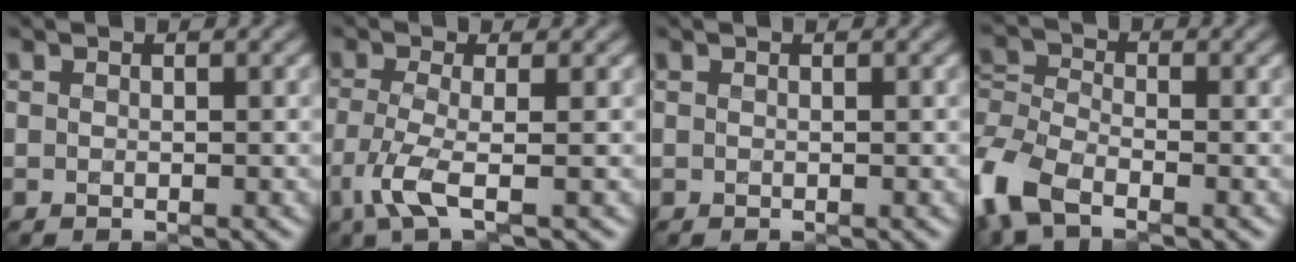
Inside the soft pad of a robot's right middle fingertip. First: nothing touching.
{"total": 3.7, "force": [-1.7, 0.6, 3.2], "torque": [-0.076, -0.009, -0.041]}
{"total": 0.0}
{"total": 7.0, "force": [-4.1, 3.4, 4.6], "torque": [-0.111, -0.005, -0.099]}